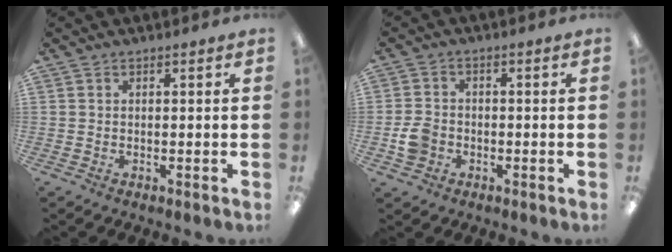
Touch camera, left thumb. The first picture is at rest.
{"total": 4.6, "force": [-1.4, 3.8, 2.2], "torque": [-0.042, 0.007, -0.024]}